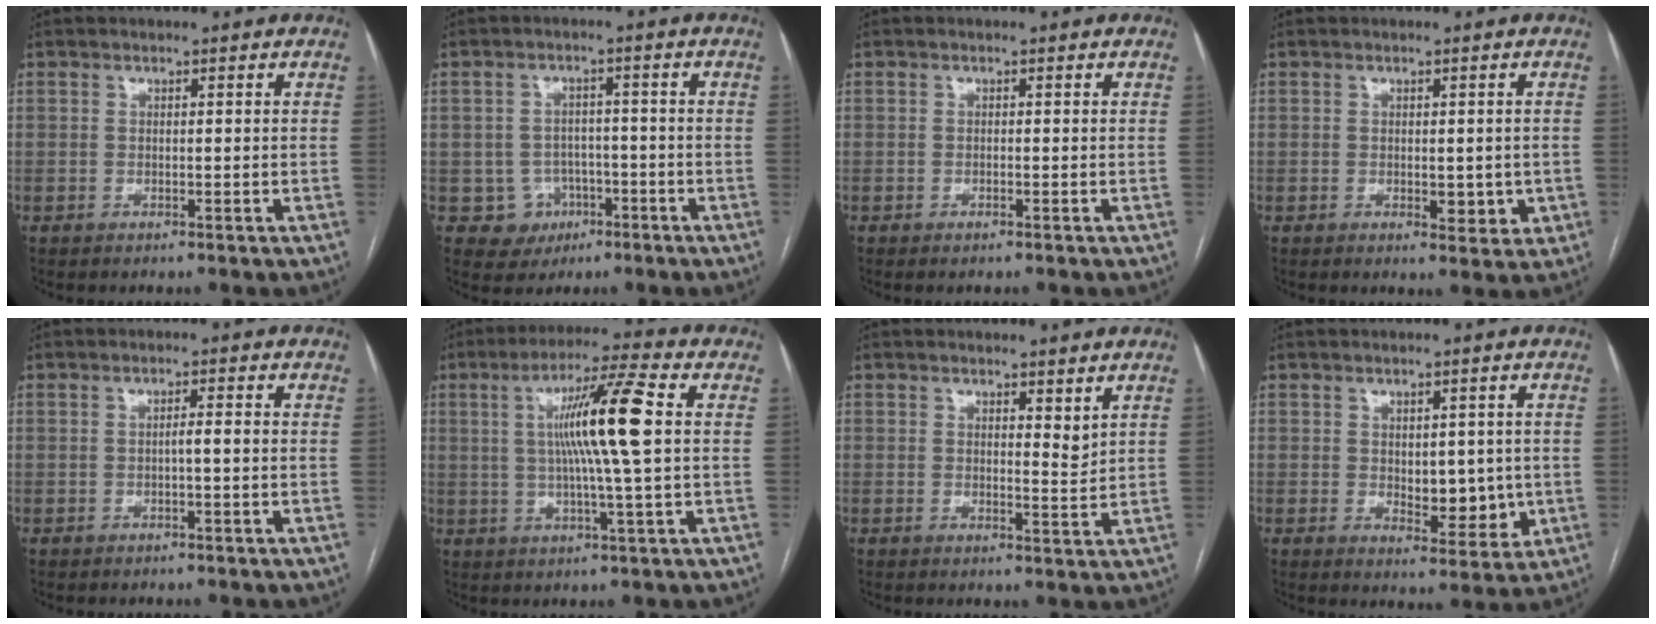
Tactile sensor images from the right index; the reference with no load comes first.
{"total": 5.1, "force": [-2.0, 4.7, 0.4], "torque": [0.000, 0.013, -0.021]}
{"total": 0.6, "force": [-0.5, 0.1, 0.5], "torque": [-0.009, -0.001, -0.006]}
{"total": 3.7, "force": [-0.6, 2.0, 3.1], "torque": [-0.033, -0.002, 0.001]}
{"total": 1.5, "force": [-0.4, 0.0, 1.5], "torque": [-0.024, 0.003, -0.005]}
{"total": 11.8, "force": [1.6, -0.7, 11.7], "torque": [-0.207, 0.007, 0.026]}
{"total": 2.4, "force": [1.6, 0.6, 1.6], "torque": [-0.028, -0.013, 0.028]}
{"total": 6.5, "force": [-0.2, 3.3, 5.6], "torque": [-0.070, -0.004, 0.010]}